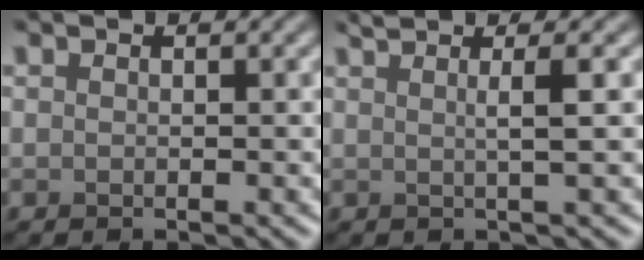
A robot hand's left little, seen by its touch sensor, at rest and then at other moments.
{"total": 2.8, "force": [1.0, 0.7, 2.6], "torque": [-0.038, 0.009, 0.000]}